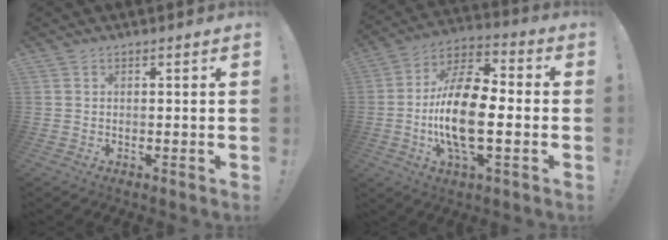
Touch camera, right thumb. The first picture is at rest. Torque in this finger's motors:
{"motor_torque": [2.36, 2.64, 1.16, -0.37, 0.24]}